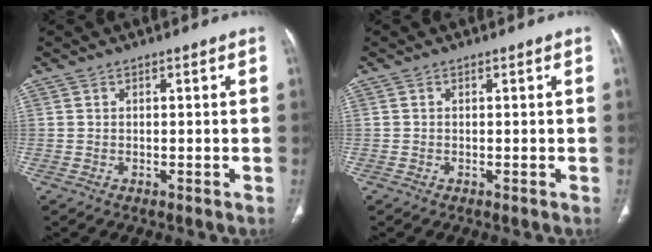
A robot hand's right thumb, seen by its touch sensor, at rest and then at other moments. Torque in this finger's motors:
{"motor_torque": [0.19, 0.00, 0.25, 0.14, -0.03]}